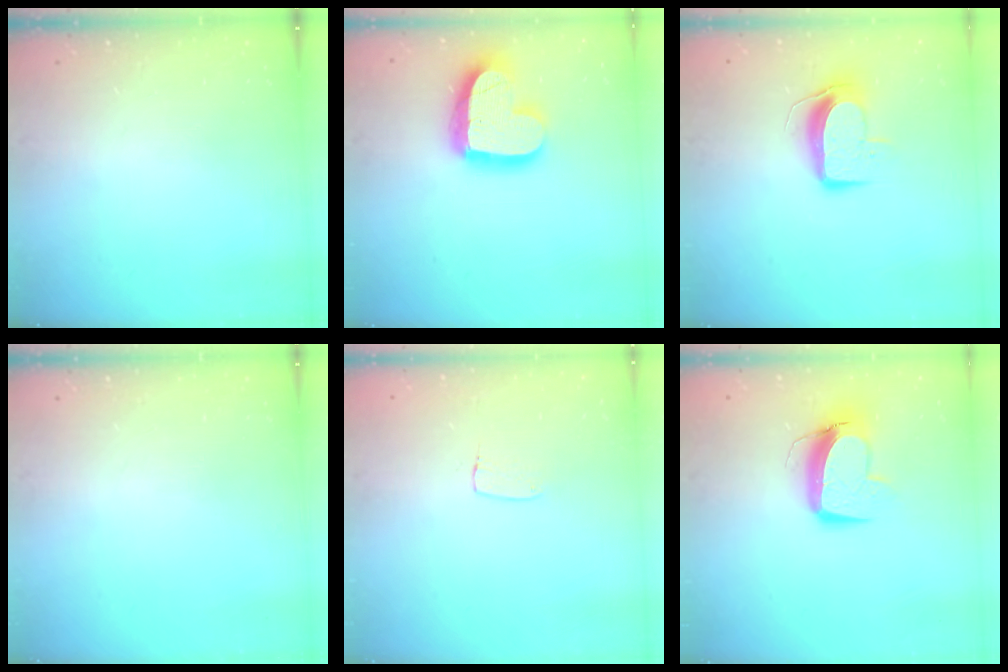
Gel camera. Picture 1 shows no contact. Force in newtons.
{"total": 18.7, "press": 18.7, "slide": 1.4}
{"total": 9.2, "press": 9.2, "slide": 0.7}
{"total": 0.0}
{"total": 4.3, "press": 4.3, "slide": 0.4}
{"total": 11.8, "press": 11.7, "slide": 1.2}